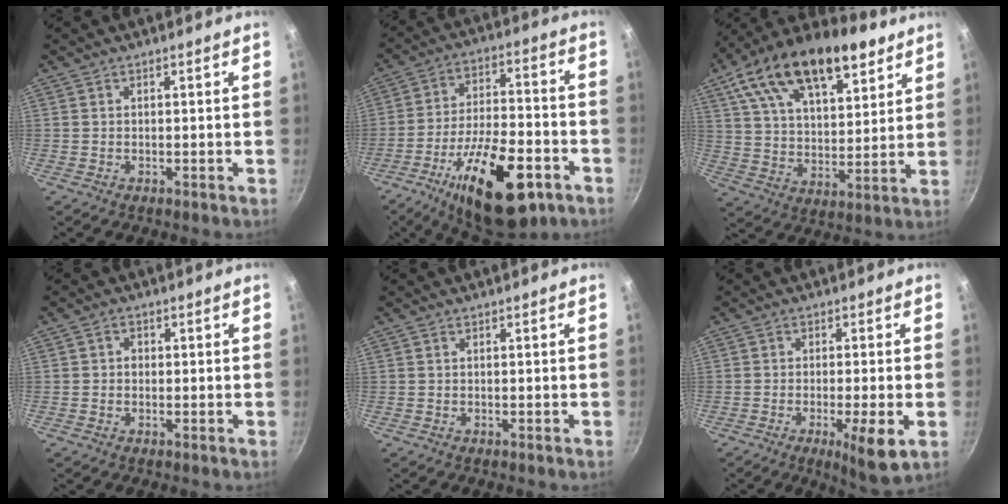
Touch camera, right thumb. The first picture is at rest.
{"total": 21.9, "force": [-10.6, 9.2, 16.8], "torque": [-0.251, 0.037, -0.161]}
{"total": 23.3, "force": [13.6, 11.3, 15.1], "torque": [-0.234, -0.027, 0.223]}
{"total": 1.6, "force": [-0.1, 1.4, 0.7], "torque": [-0.007, 0.001, -0.004]}
{"total": 0.0}
{"total": 7.8, "force": [-2.6, 1.2, 7.3], "torque": [-0.119, -0.003, -0.035]}